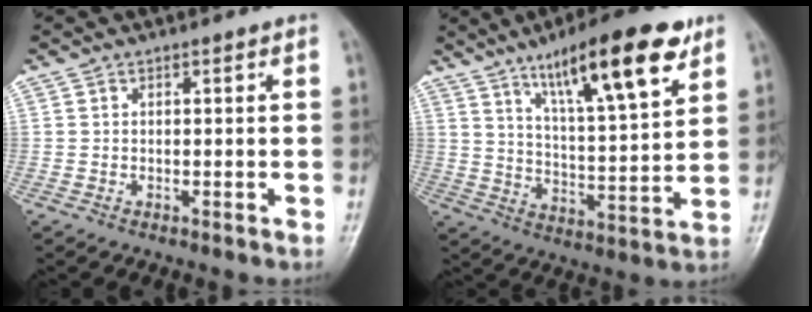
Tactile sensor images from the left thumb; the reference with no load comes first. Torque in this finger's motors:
{"motor_torque": [0.63, 0.63, 1.57, -1.20, 0.17]}